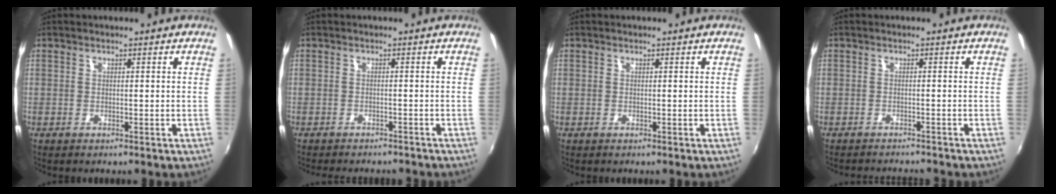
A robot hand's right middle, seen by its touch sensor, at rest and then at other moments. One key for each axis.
{"total": 5.2, "fx": -4.6, "fy": 1.8, "fz": 1.6, "tx": -0.042, "ty": -0.006, "tz": -0.064}
{"total": 0.0}
{"total": 4.5, "fx": -4.3, "fy": 0.6, "fz": 1.2, "tx": -0.035, "ty": -0.012, "tz": -0.064}